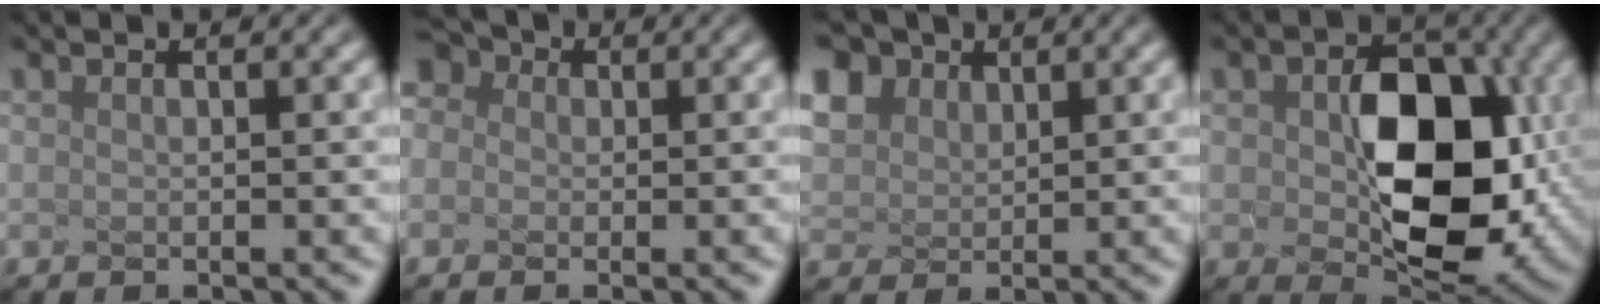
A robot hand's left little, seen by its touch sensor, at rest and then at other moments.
{"total": 2.8, "force": [0.1, 2.6, 1.1], "torque": [-0.039, 0.017, 0.004]}
{"total": 5.9, "force": [3.6, 4.1, 2.2], "torque": [-0.126, 0.021, 0.100]}
{"total": 8.7, "force": [-1.0, 5.3, 6.8], "torque": [-0.145, -0.026, 0.037]}